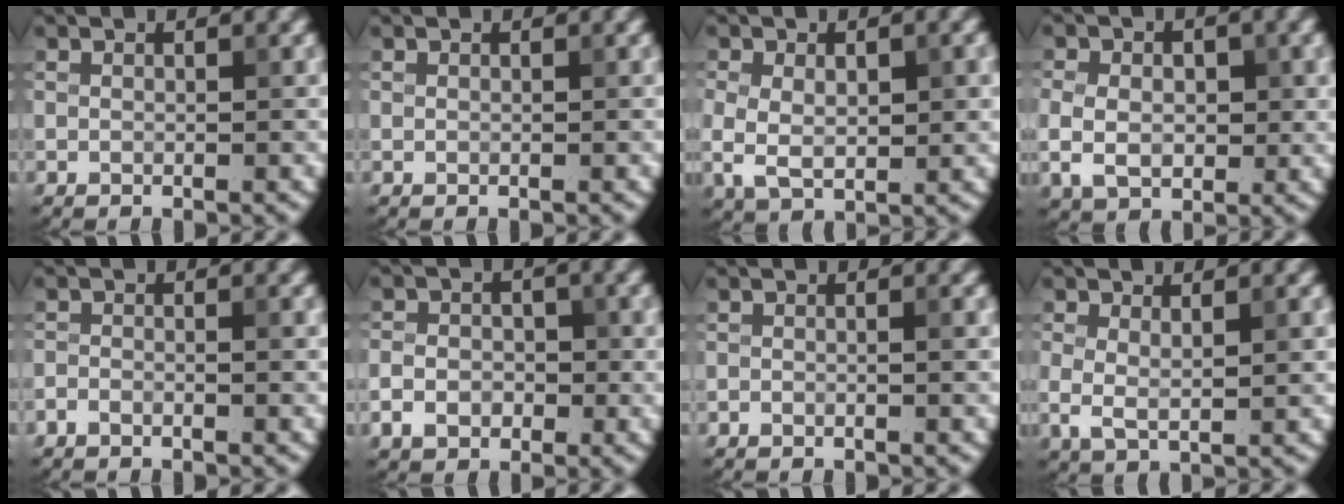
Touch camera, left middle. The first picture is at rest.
{"total": 0.0}
{"total": 5.3, "force": [-0.2, 3.1, 4.2], "torque": [-0.089, -0.010, 0.000]}
{"total": 4.9, "force": [-0.1, 3.5, 3.4], "torque": [-0.060, -0.004, -0.004]}
{"total": 1.4, "force": [-1.0, 0.4, 0.8], "torque": [-0.019, 0.001, -0.023]}
{"total": 3.3, "force": [-1.3, 2.5, 1.8], "torque": [-0.030, -0.001, -0.027]}
{"total": 1.0, "force": [-0.5, 0.2, 0.8], "torque": [-0.012, -0.002, -0.010]}
{"total": 3.3, "force": [0.2, 1.4, 2.9], "torque": [-0.054, -0.002, 0.003]}